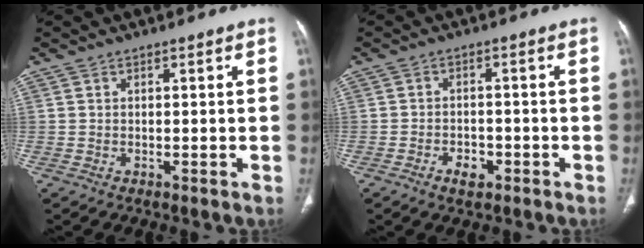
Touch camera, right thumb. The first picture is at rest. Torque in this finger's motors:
{"motor_torque": [-0.63, -0.18, -0.01, -0.13, 0.00]}